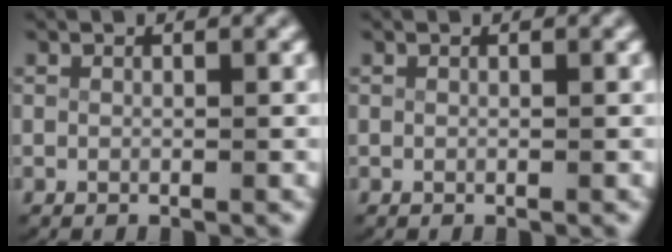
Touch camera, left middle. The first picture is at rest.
{"total": 0.0}